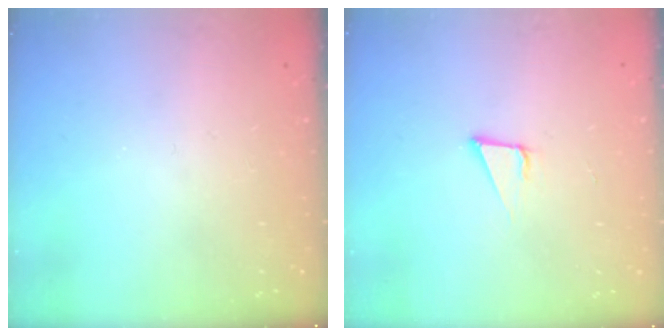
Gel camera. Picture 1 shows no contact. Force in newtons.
{"total": 4.0, "press": 3.4, "slide": 2.0}